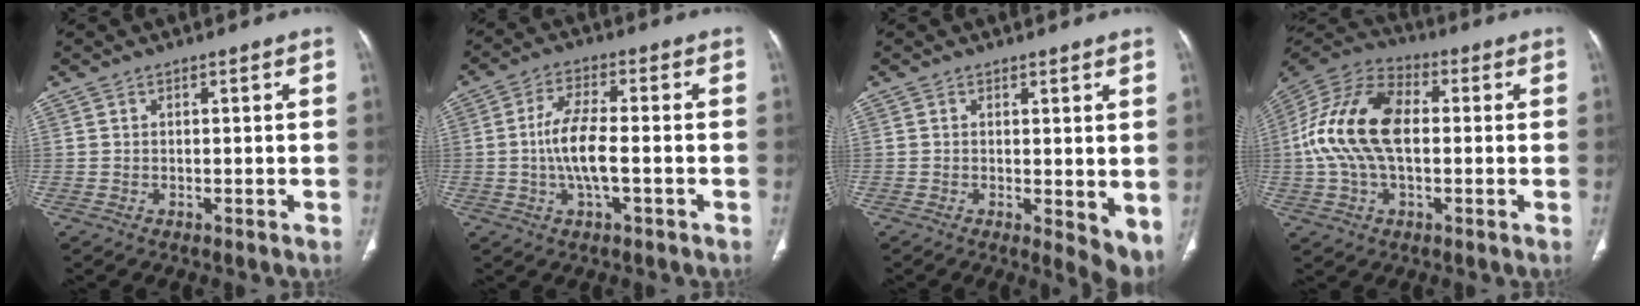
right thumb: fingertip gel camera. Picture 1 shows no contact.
{"total": 8.0, "force": [-1.2, 2.8, 7.4], "torque": [-0.156, 0.012, -0.027]}
{"total": 5.9, "force": [0.1, 2.4, 5.5], "torque": [-0.068, -0.017, 0.005]}
{"total": 17.1, "force": [0.5, 10.1, 13.9], "torque": [-0.275, 0.033, 0.002]}